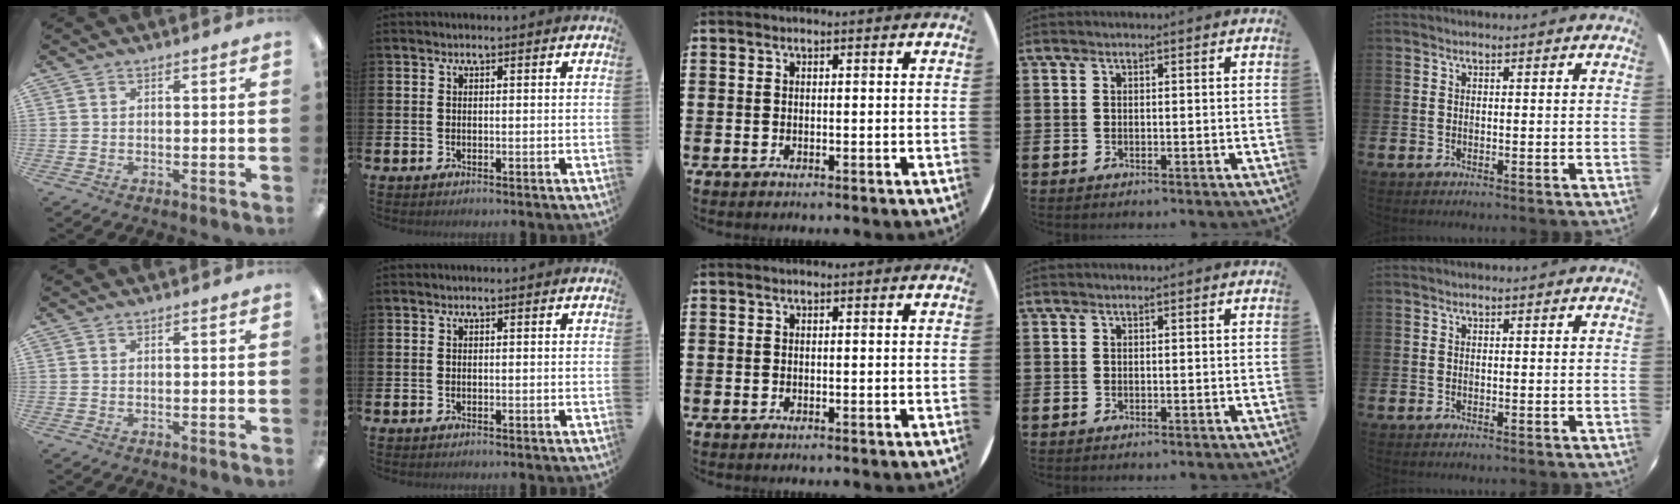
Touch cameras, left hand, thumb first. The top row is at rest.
{}